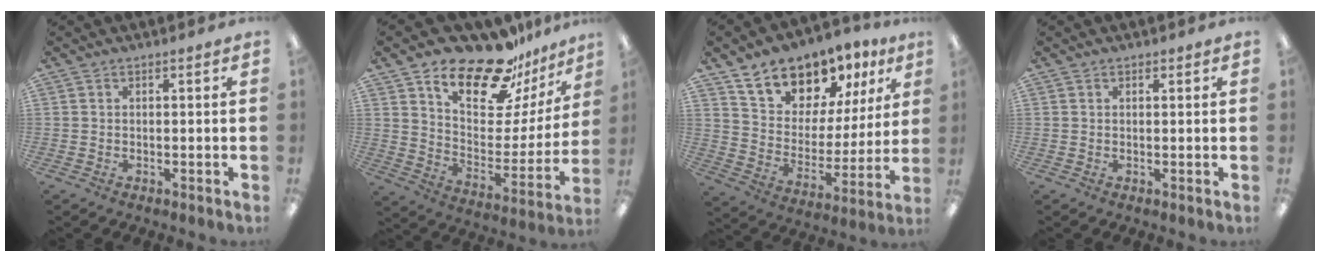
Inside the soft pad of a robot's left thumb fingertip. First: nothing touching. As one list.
[{"total": 19.5, "force": [16.5, 6.9, 7.9], "torque": [-0.138, -0.128, 0.285]}, {"total": 14.3, "force": [12.0, 7.1, 3.2], "torque": [-0.082, -0.091, 0.224]}, {"total": 0.7, "force": [0.5, 0.4, 0.2], "torque": [0.005, -0.002, 0.007]}]